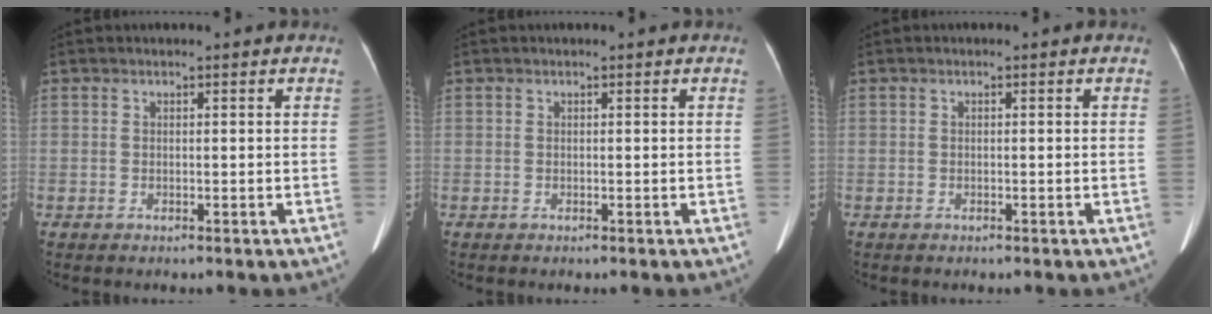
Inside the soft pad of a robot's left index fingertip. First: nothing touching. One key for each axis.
{"total": 0.0}
{"total": 0.0}